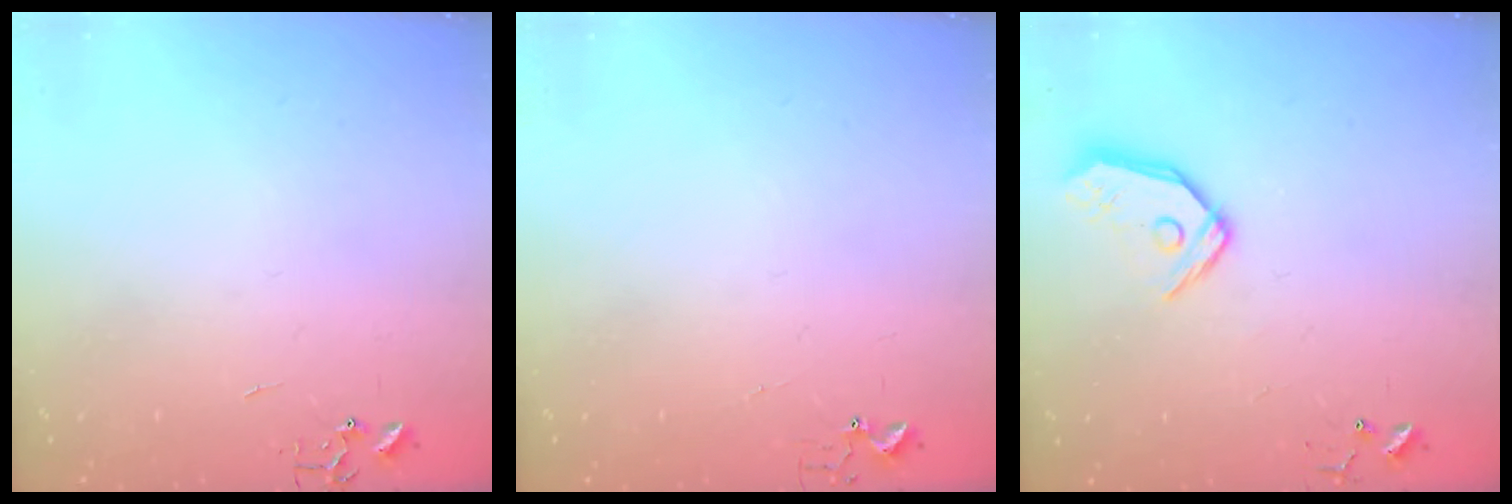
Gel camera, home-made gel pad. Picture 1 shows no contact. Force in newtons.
{"total": 2.9, "press": 2.9, "slide": 0.3}
{"total": 11.1, "press": 11.0, "slide": 1.7}